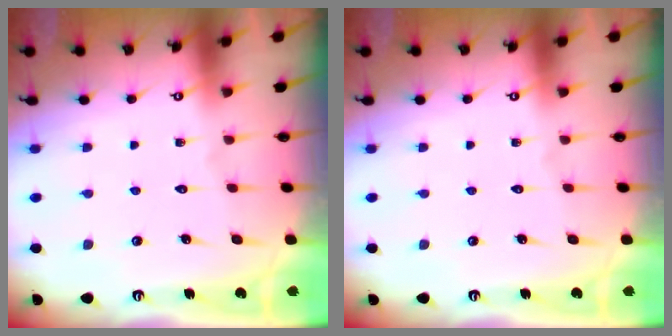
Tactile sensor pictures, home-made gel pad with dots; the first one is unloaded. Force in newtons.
{"total": 0.0}